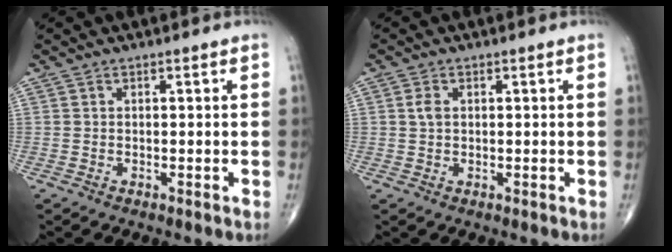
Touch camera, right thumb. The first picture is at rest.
{"total": 1.9, "force": [0.4, 1.3, 1.3], "torque": [-0.026, 0.002, 0.007]}